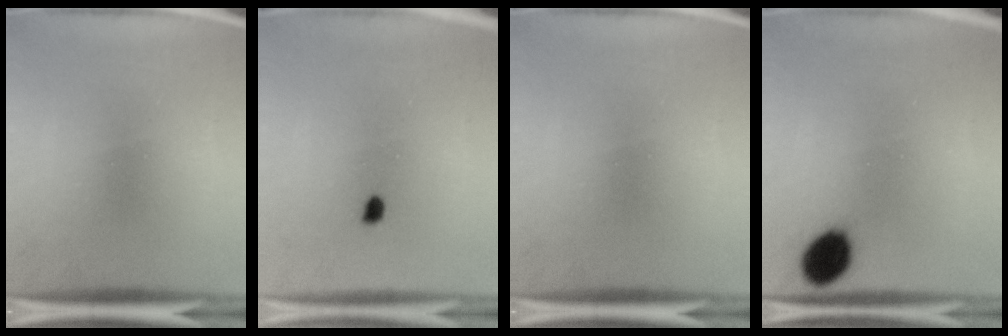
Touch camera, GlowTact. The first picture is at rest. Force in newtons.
{"total": 0.8}
{"total": 0.0}
{"total": 8.4}